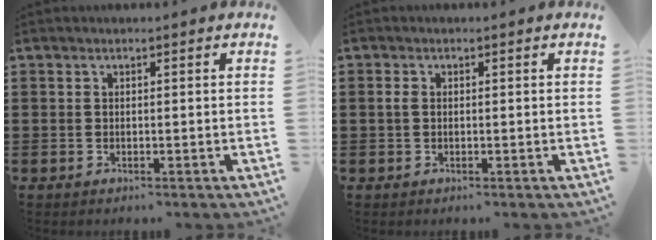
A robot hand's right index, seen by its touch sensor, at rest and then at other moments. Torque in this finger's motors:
{"motor_torque": [-0.13, 0.04, 0.10, 0.03]}